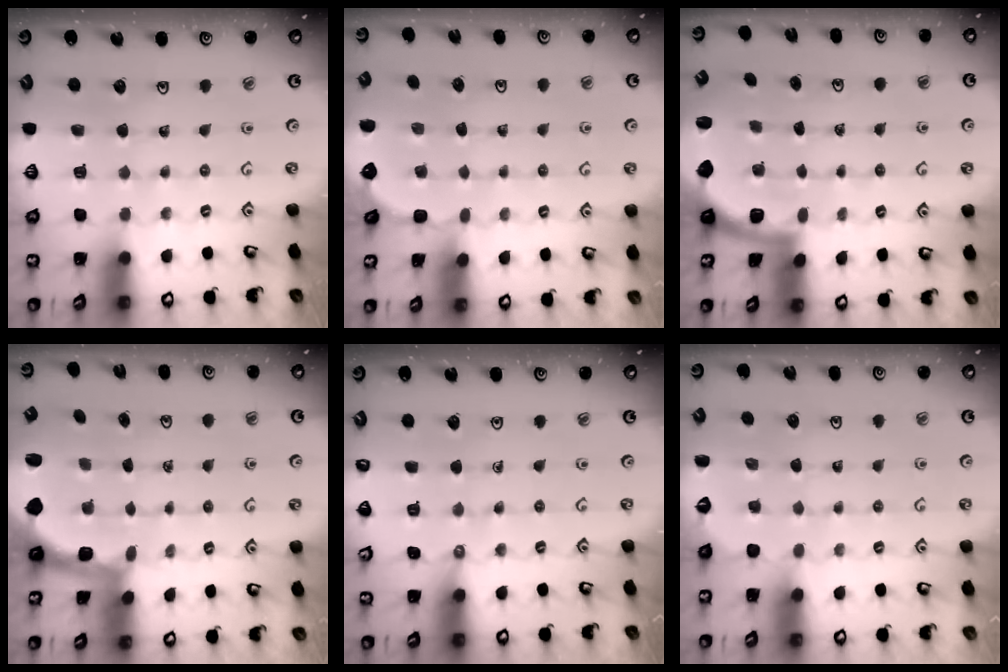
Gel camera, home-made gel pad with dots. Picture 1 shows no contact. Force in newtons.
{"total": 1.6, "press": 0.9, "slide": 1.3}
{"total": 1.9, "press": 1.8, "slide": 0.5}
{"total": 1.0, "press": 0.9, "slide": 0.2}
{"total": 2.5, "press": 2.5, "slide": 0.4}
{"total": 1.9, "press": 0.5, "slide": 1.9}